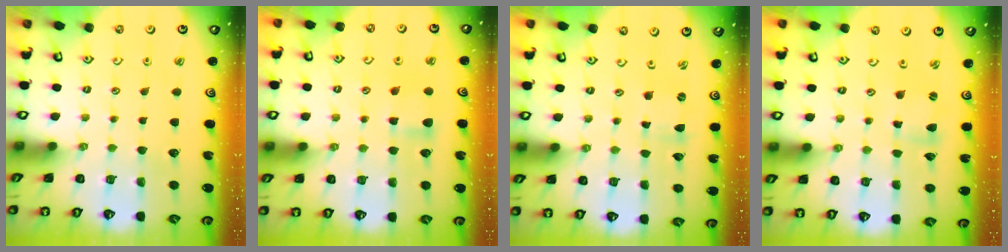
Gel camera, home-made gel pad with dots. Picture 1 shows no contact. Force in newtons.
{"total": 6.4, "press": 6.4, "slide": 0.7}
{"total": 0.0}
{"total": 1.1, "press": 1.1, "slide": 0.2}